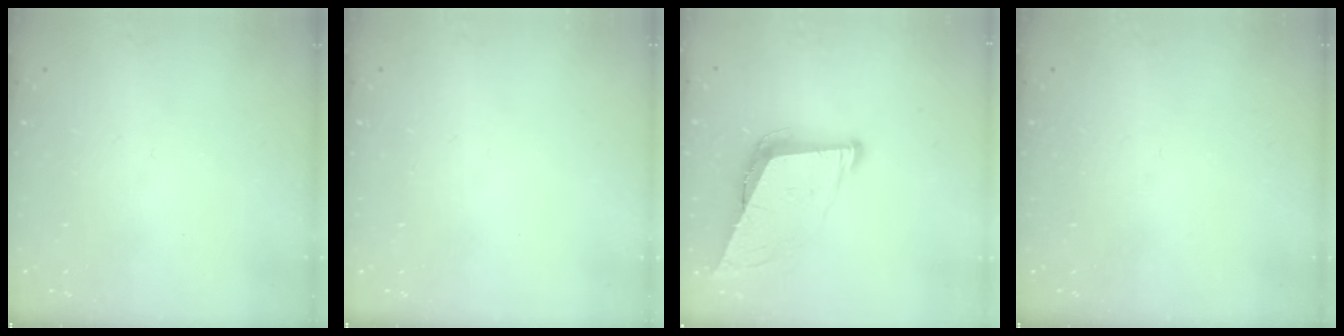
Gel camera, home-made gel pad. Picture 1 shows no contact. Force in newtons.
{"total": 0.0}
{"total": 9.3, "press": 9.0, "slide": 2.3}
{"total": 0.0}